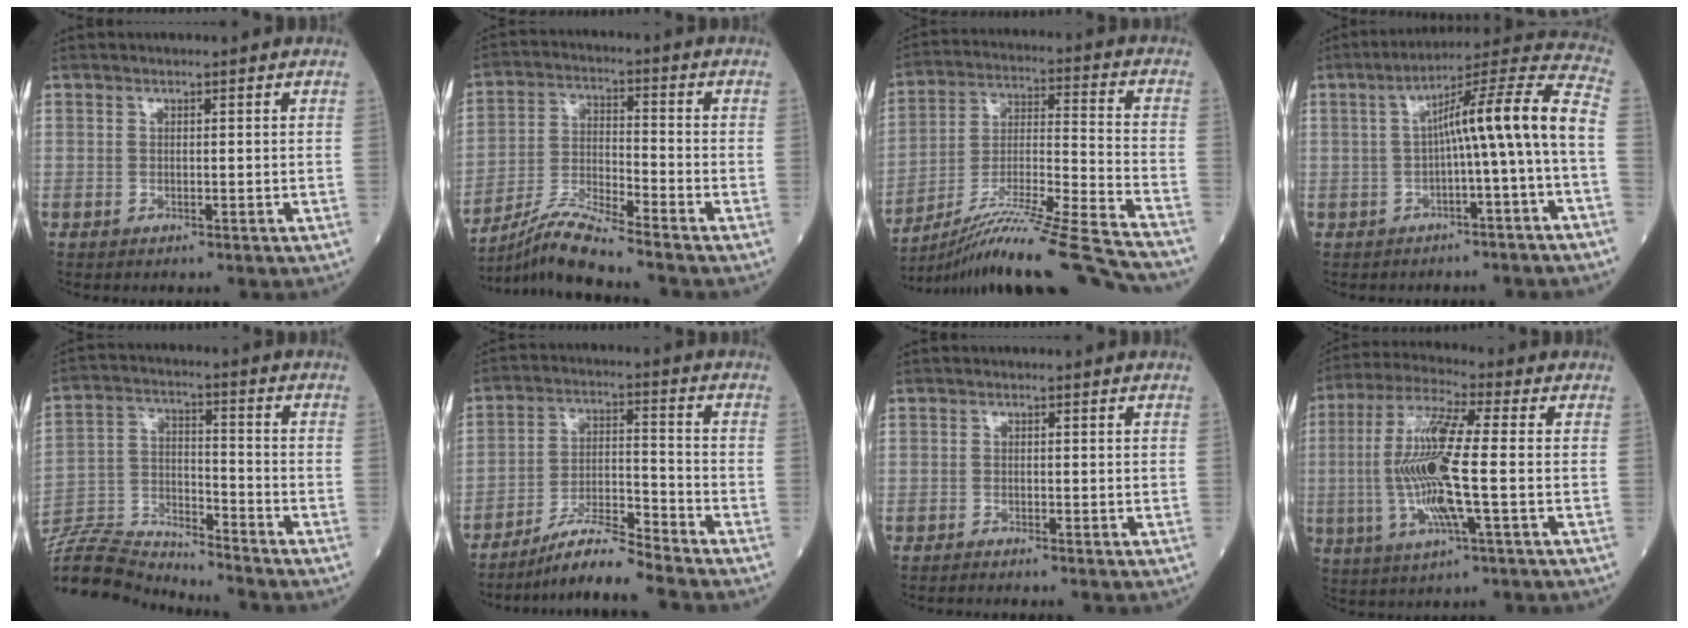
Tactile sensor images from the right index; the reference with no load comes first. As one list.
[{"total": 8.6, "force": [-7.9, -1.4, 3.0], "torque": [-0.066, -0.013, -0.151]}, {"total": 24.6, "force": [-21.1, -1.1, 12.5], "torque": [-0.167, -0.033, -0.343]}, {"total": 12.0, "force": [-1.3, -1.0, 11.9], "torque": [-0.170, 0.037, -0.024]}, {"total": 14.7, "force": [-14.6, 0.7, 2.0], "torque": [-0.049, 0.023, -0.264]}, {"total": 8.2, "force": [-7.5, -0.9, 3.2], "torque": [-0.057, -0.005, -0.138]}, {"total": 0.8, "force": [-0.8, -0.1, 0.0], "torque": [-0.002, -0.002, -0.015]}, {"total": 13.6, "force": [-1.4, 1.0, 13.5], "torque": [-0.278, -0.001, -0.034]}]